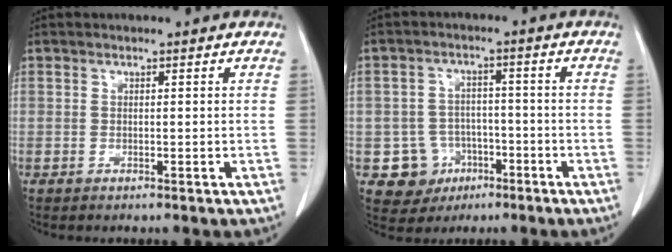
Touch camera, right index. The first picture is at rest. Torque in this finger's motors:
{"motor_torque": [-0.81, 0.51, -1.04, -0.21]}